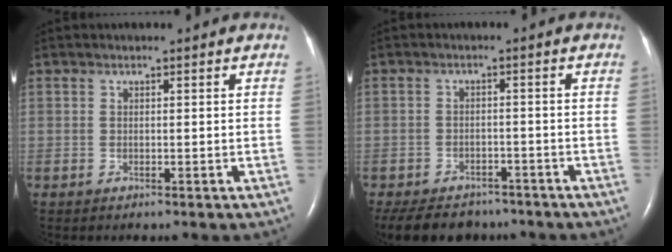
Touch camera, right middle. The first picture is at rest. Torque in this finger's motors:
{"motor_torque": [0.43, -0.42, 0.03, 0.01]}